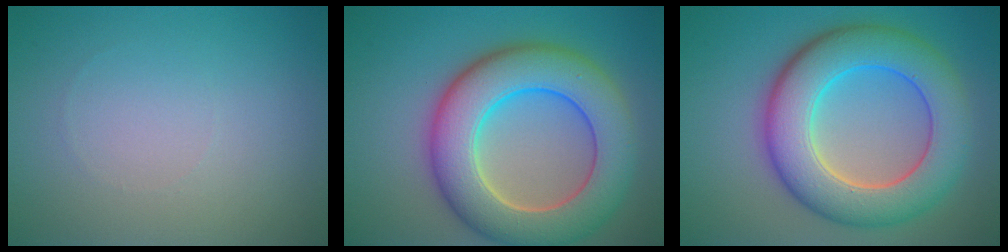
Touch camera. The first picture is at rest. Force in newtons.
{"total": 10.4, "press": 10.3, "slide": 0.7}
{"total": 9.6, "press": 9.6, "slide": 0.6}